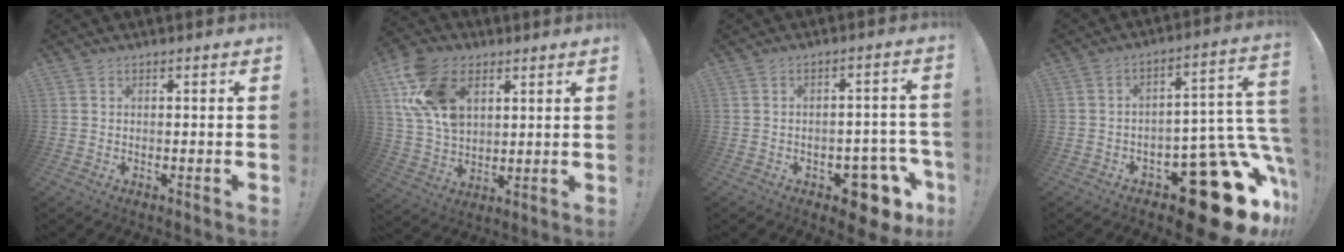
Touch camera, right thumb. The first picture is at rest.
{"total": 18.1, "force": [7.5, 12.2, 11.0], "torque": [-0.208, -0.024, 0.145]}
{"total": 9.6, "force": [-5.3, 5.1, 6.1], "torque": [-0.049, 0.037, -0.087]}
{"total": 21.7, "force": [-11.0, 10.5, 15.5], "torque": [-0.135, 0.054, -0.161]}